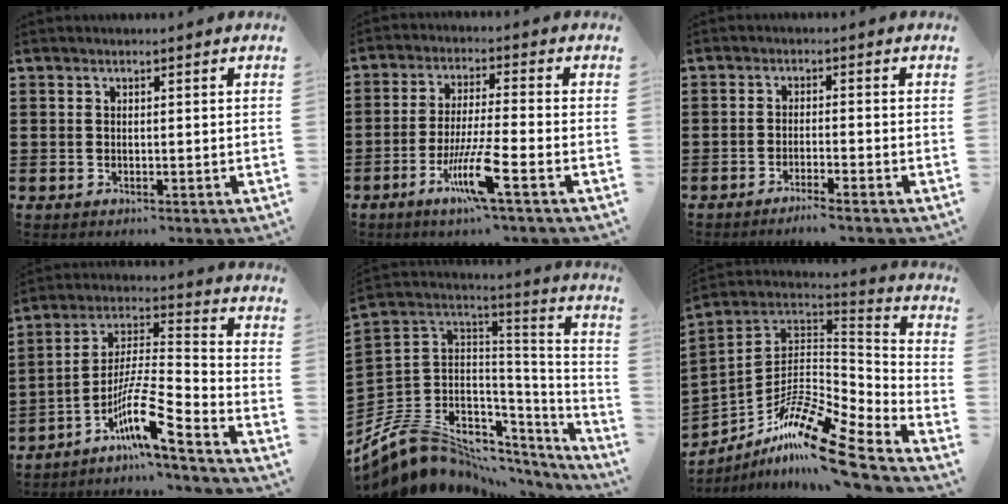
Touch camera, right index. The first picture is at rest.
{"total": 8.7, "force": [-4.4, 0.1, 7.5], "torque": [-0.156, -0.013, -0.086]}
{"total": 2.1, "force": [-1.9, -0.5, 0.8], "torque": [-0.013, 0.000, -0.038]}
{"total": 10.8, "force": [-7.0, 1.1, 8.1], "torque": [-0.167, -0.010, -0.138]}
{"total": 9.5, "force": [-5.3, 7.1, 3.3], "torque": [-0.104, -0.006, -0.098]}
{"total": 14.6, "force": [-10.7, 2.4, 9.7], "torque": [-0.185, 0.018, -0.203]}